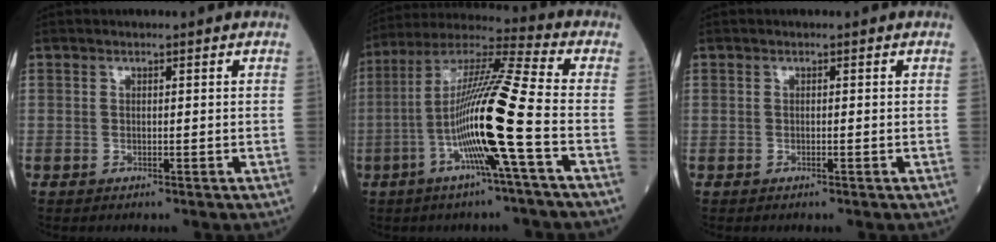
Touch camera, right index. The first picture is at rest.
{"total": 15.8, "force": [-4.3, -1.5, 15.1], "torque": [-0.288, 0.002, -0.091]}
{"total": 0.0}